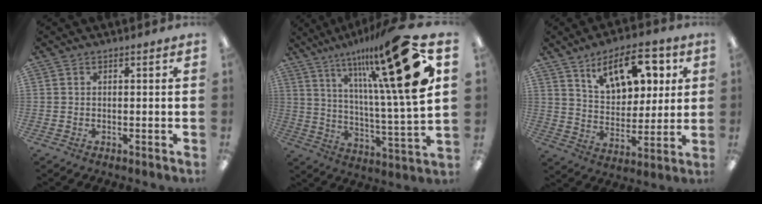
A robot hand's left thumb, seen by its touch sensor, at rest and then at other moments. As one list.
[{"total": 25.9, "force": [13.9, 4.6, 21.4], "torque": [-0.333, -0.077, 0.212]}, {"total": 14.5, "force": [8.6, 7.6, 8.9], "torque": [-0.130, -0.026, 0.151]}]